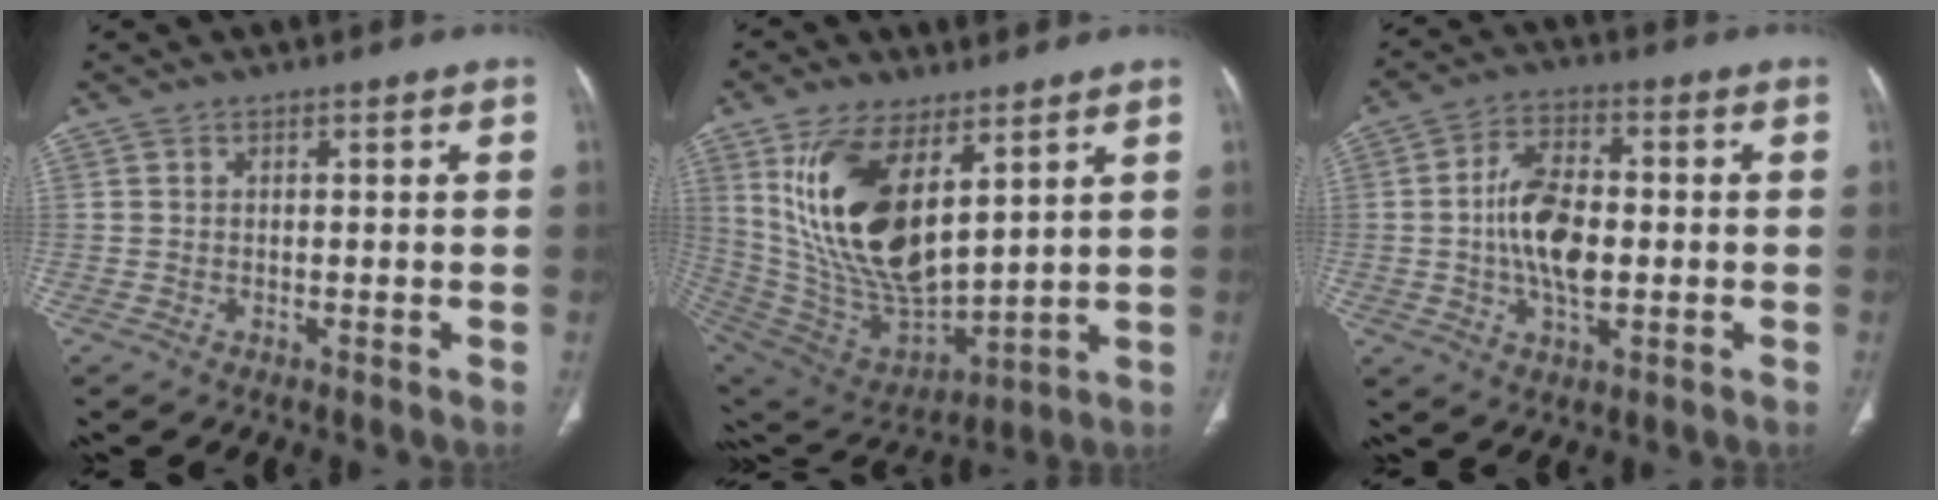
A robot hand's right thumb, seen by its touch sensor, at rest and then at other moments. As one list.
[{"total": 21.3, "force": [8.0, 10.0, 17.0], "torque": [-0.314, -0.038, 0.172]}, {"total": 11.3, "force": [-0.6, 6.1, 9.5], "torque": [-0.168, 0.009, -0.012]}]